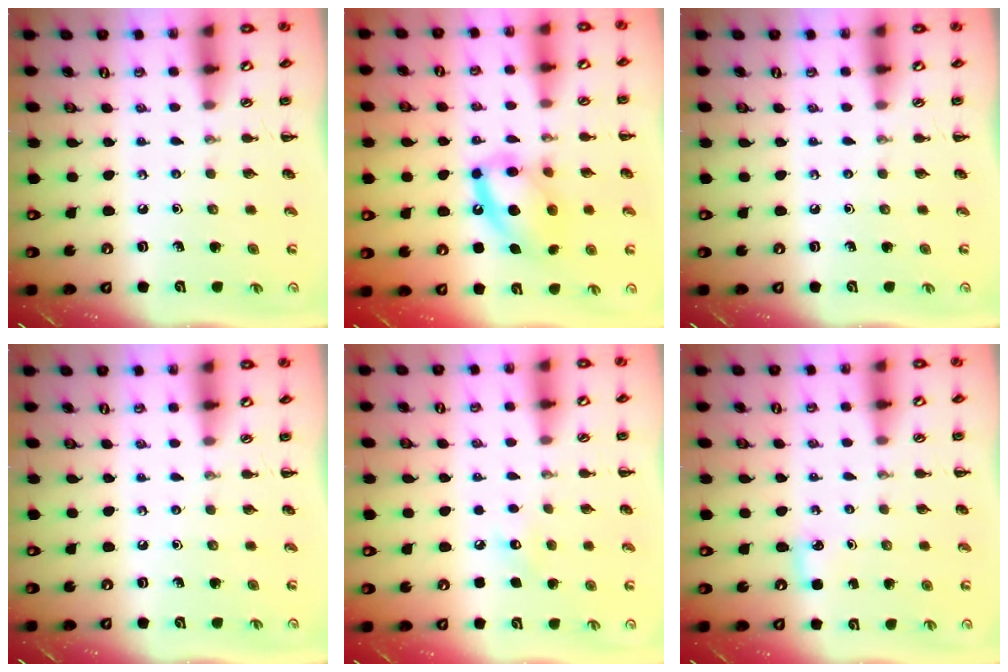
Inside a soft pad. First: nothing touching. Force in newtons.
{"total": 14.1, "press": 13.8, "slide": 2.9}
{"total": 0.0}
{"total": 0.0}
{"total": 5.1, "press": 4.9, "slide": 1.3}
{"total": 3.3, "press": 3.1, "slide": 1.1}